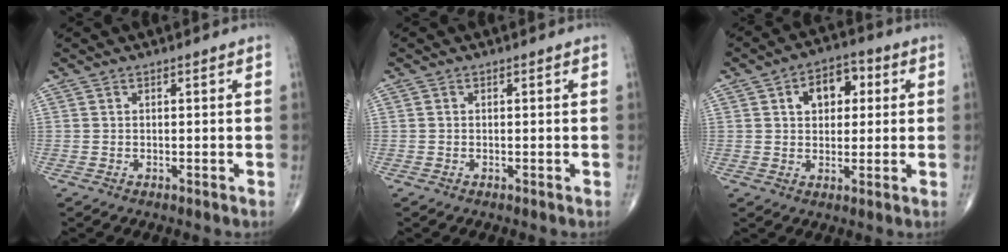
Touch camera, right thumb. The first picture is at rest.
{"total": 0.0}
{"total": 8.4, "force": [2.4, 5.6, 5.9], "torque": [-0.057, 0.010, 0.030]}